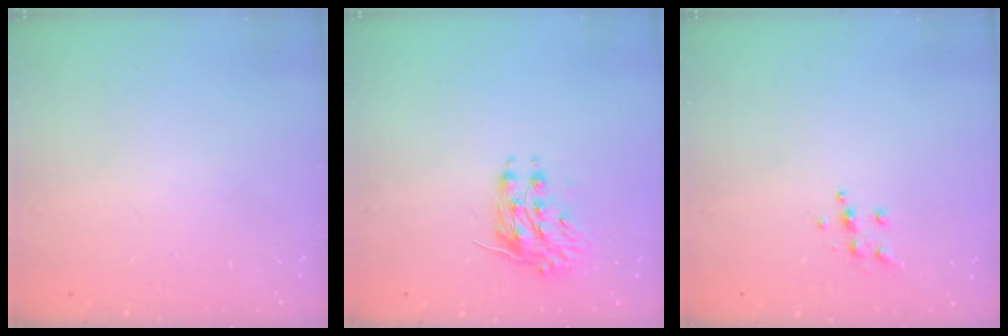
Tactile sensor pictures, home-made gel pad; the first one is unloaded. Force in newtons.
{"total": 8.2, "press": 8.2, "slide": 0.3}
{"total": 5.1, "press": 5.1, "slide": 0.5}